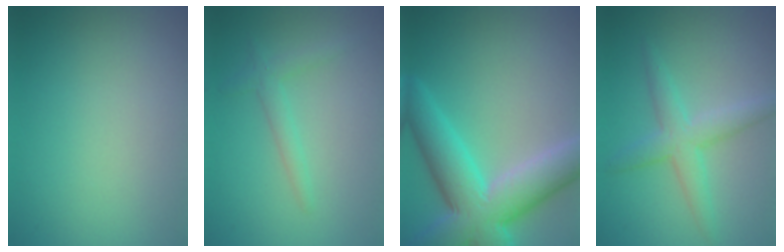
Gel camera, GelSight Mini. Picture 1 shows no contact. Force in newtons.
{"total": 1.6, "press": 1.6, "slide": 0.1}
{"total": 9.4, "press": 9.4, "slide": 0.6}
{"total": 3.4, "press": 3.4, "slide": 0.1}